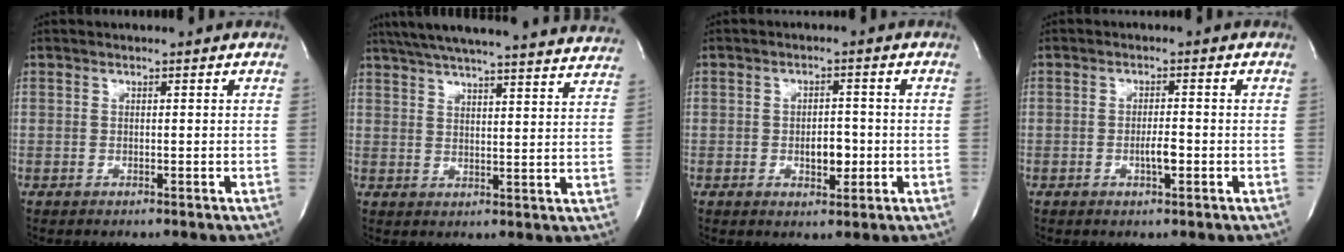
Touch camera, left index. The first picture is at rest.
{"total": 30.5, "force": [27.7, 2.6, 12.5], "torque": [-0.213, -0.028, 0.347]}
{"total": 3.8, "force": [-1.0, 1.9, 3.1], "torque": [-0.046, -0.001, -0.010]}
{"total": 2.4, "force": [-1.0, 0.4, 2.2], "torque": [-0.043, -0.004, -0.016]}